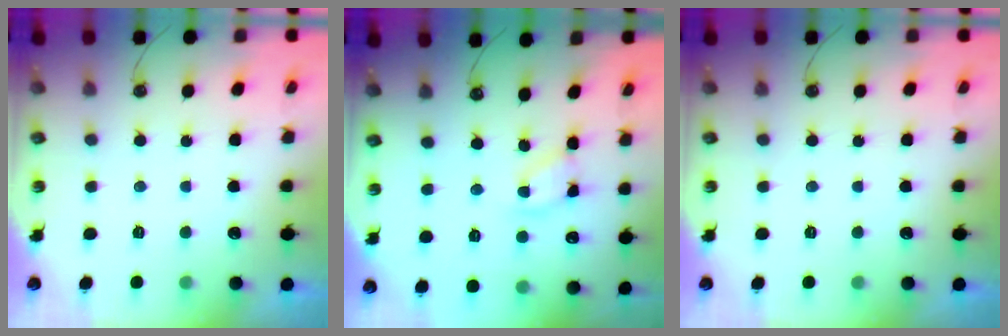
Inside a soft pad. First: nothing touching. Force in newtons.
{"total": 9.0, "press": 9.0, "slide": 0.6}
{"total": 0.0}